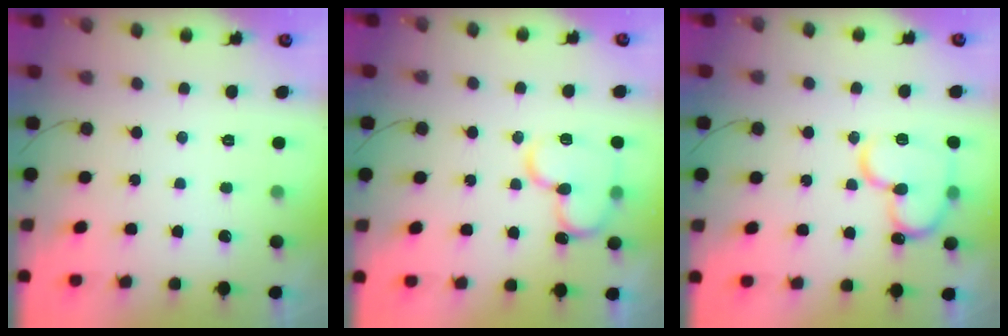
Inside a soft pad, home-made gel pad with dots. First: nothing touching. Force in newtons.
{"total": 14.8, "press": 14.7, "slide": 2.3}
{"total": 15.5, "press": 15.4, "slide": 2.1}